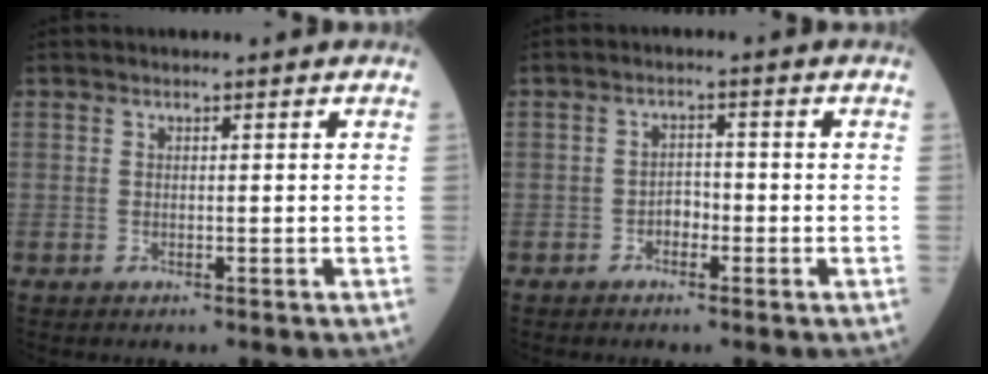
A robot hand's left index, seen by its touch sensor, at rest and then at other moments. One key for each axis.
{"total": 2.1, "fx": -1.1, "fy": 1.2, "fz": 1.3, "tx": -0.016, "ty": 0.007, "tz": -0.022}